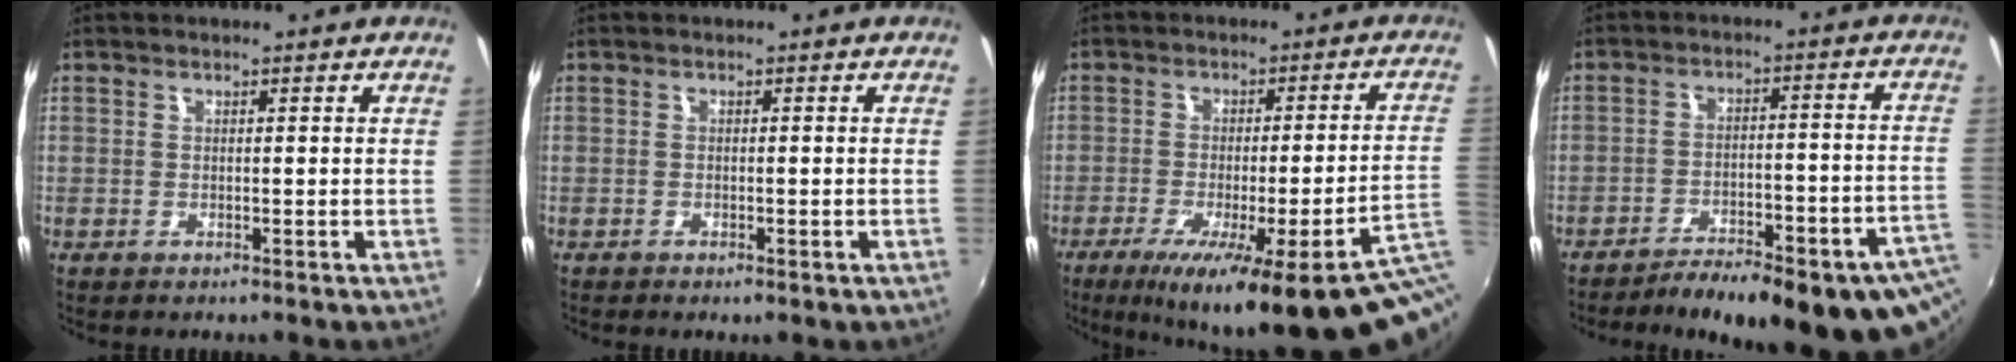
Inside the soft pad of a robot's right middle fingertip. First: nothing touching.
{"total": 1.0, "force": [-0.6, 0.4, 0.7], "torque": [-0.012, -0.004, -0.010]}
{"total": 22.0, "force": [-10.7, 2.4, 19.1], "torque": [-0.279, -0.050, -0.133]}
{"total": 22.6, "force": [-17.1, 5.4, 13.7], "torque": [-0.183, -0.037, -0.221]}